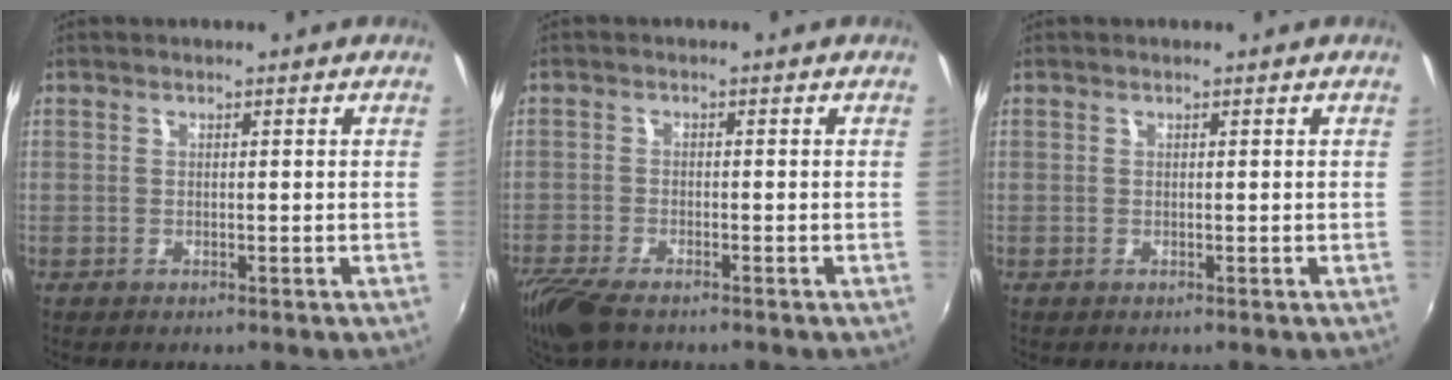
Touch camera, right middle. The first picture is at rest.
{"total": 7.2, "force": [-5.5, 2.1, 4.1], "torque": [-0.109, -0.031, -0.107]}
{"total": 0.0}